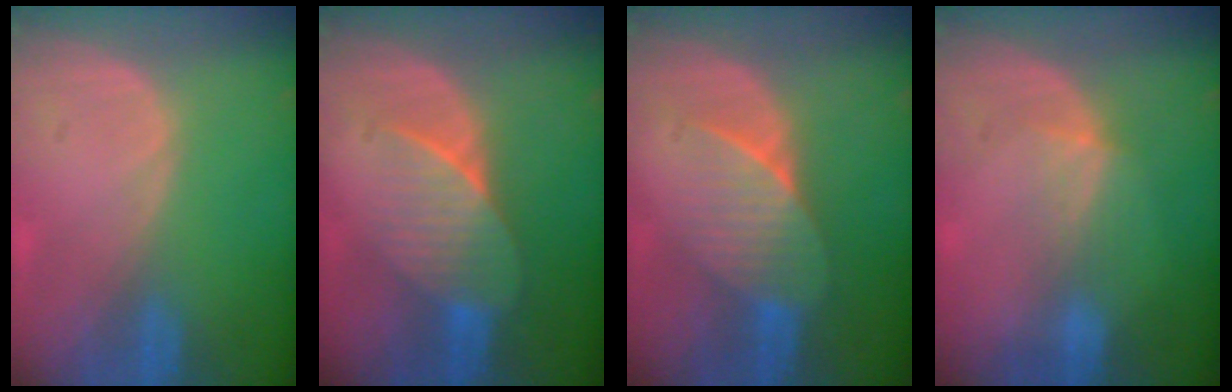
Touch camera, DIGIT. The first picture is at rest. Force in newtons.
{"total": 7.4, "press": 6.9, "slide": 2.6}
{"total": 6.9, "press": 6.6, "slide": 2.1}
{"total": 3.0, "press": 2.8, "slide": 1.1}